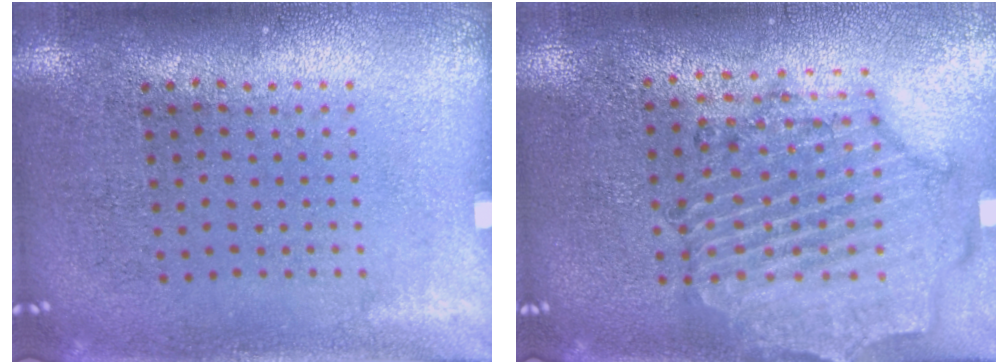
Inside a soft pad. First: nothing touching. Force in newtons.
{"total": 1.6, "press": 1.6, "slide": 0.3}